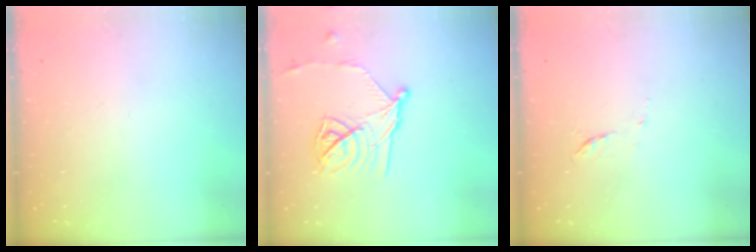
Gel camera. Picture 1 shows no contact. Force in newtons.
{"total": 14.7, "press": 14.7, "slide": 0.6}
{"total": 4.3, "press": 4.1, "slide": 1.3}